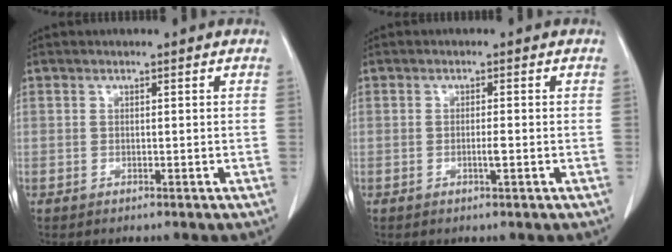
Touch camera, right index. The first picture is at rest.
{"total": 1.4, "force": [-0.4, -0.1, 1.4], "torque": [-0.027, -0.003, -0.006]}